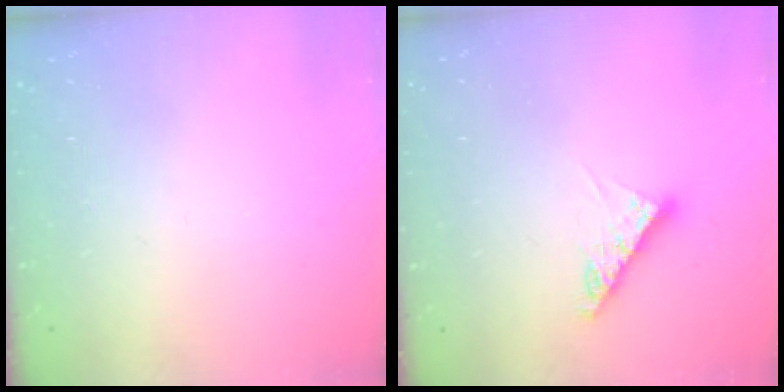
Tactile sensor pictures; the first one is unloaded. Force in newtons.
{"total": 7.9, "press": 7.8, "slide": 0.6}